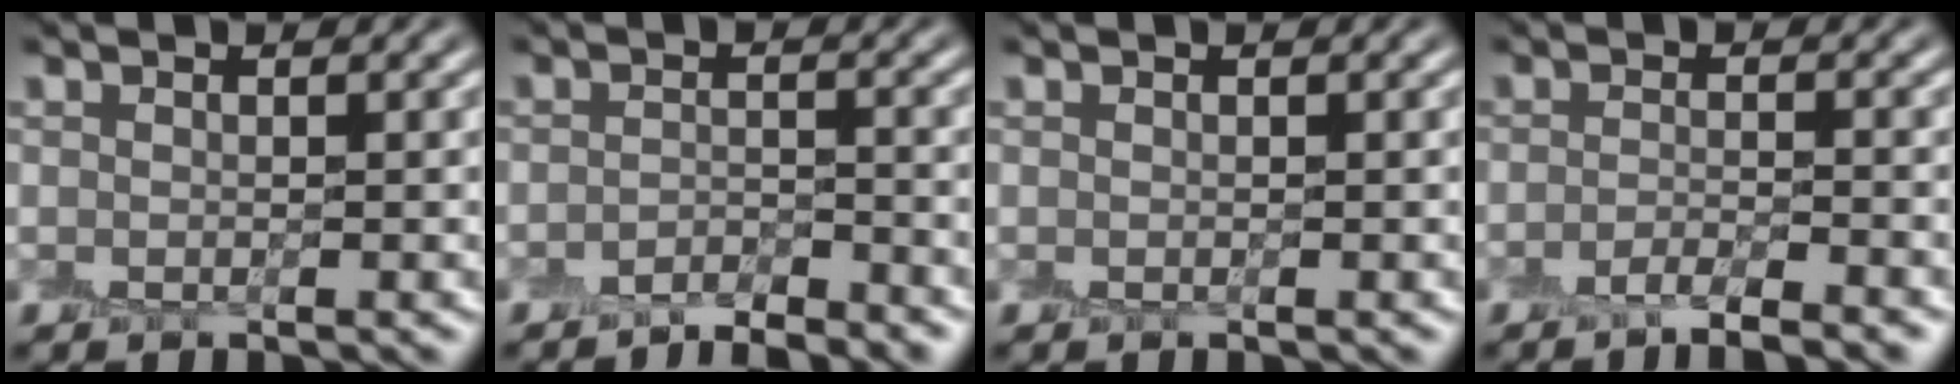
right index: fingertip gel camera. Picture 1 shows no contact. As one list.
[{"total": 2.4, "force": [-2.3, 0.0, 0.7], "torque": [-0.012, 0.003, -0.040]}, {"total": 0.0}, {"total": 2.7, "force": [-2.0, 0.3, 1.8], "torque": [-0.029, 0.000, -0.044]}]